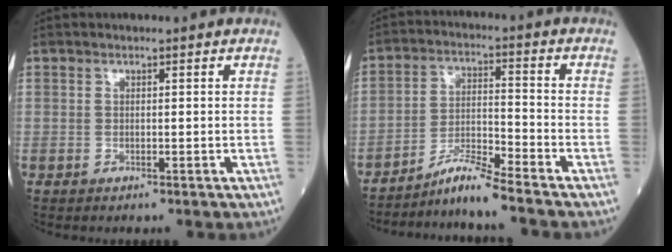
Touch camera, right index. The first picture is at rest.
{"total": 6.5, "force": [-5.8, -1.6, 2.4], "torque": [-0.048, -0.014, -0.107]}